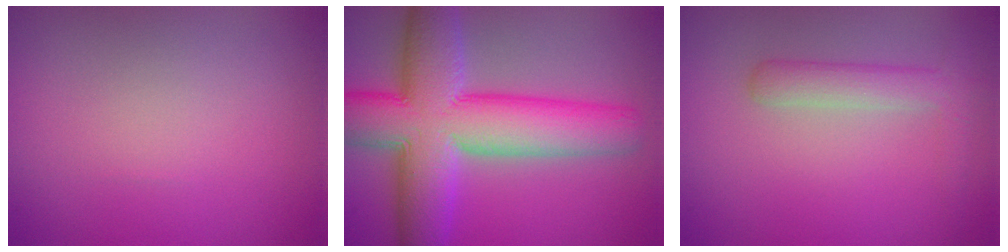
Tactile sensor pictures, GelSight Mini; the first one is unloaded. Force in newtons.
{"total": 12.3, "press": 12.3, "slide": 0.4}
{"total": 2.8, "press": 2.8, "slide": 0.2}